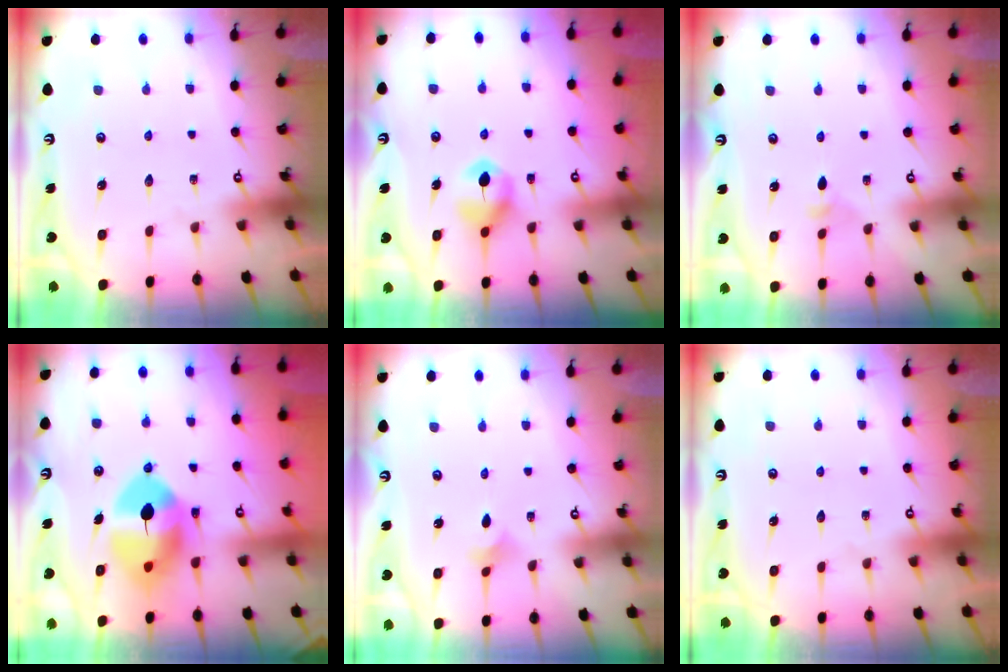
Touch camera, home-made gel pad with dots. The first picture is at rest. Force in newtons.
{"total": 6.9, "press": 6.8, "slide": 0.4}
{"total": 2.5, "press": 2.4, "slide": 0.6}
{"total": 12.0, "press": 11.8, "slide": 1.9}
{"total": 1.6, "press": 1.5, "slide": 0.4}
{"total": 0.0}